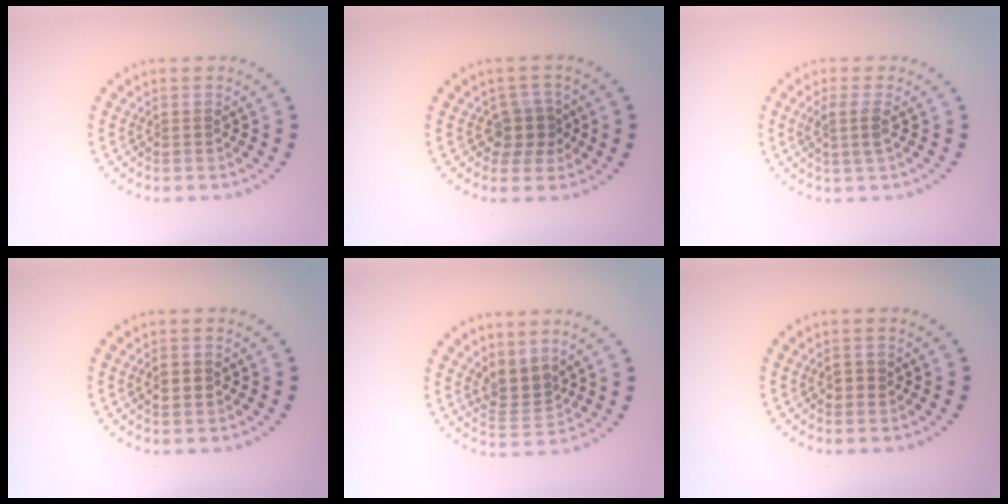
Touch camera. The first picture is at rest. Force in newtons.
{"total": 2.6, "press": 2.2, "slide": 1.4}
{"total": 2.0, "press": 1.6, "slide": 1.2}
{"total": 1.1, "press": 1.1, "slide": 0.1}
{"total": 2.7, "press": 2.1, "slide": 1.7}
{"total": 1.0, "press": 0.9, "slide": 0.2}